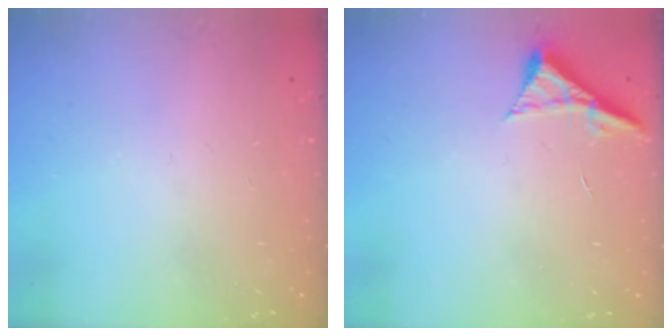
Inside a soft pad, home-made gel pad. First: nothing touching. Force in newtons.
{"total": 5.4, "press": 5.4, "slide": 0.7}